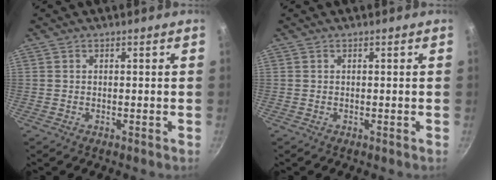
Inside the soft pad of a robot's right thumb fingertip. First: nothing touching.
{"total": 0.0}